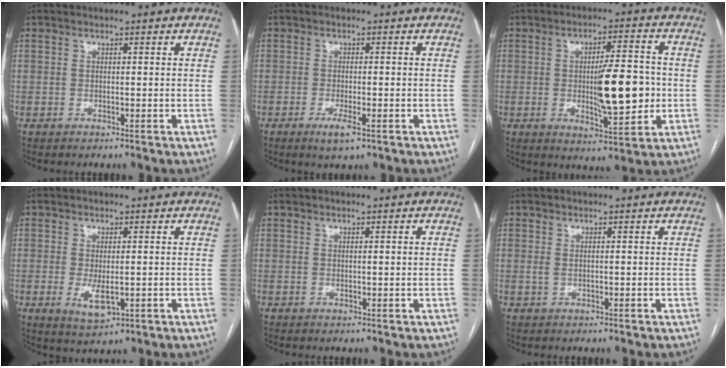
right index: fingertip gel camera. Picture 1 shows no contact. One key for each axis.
{"total": 3.4, "fx": -2.0, "fy": 0.7, "fz": 2.7, "tx": -0.049, "ty": -0.005, "tz": -0.031}
{"total": 11.0, "fx": -0.9, "fy": 2.6, "fz": 10.7, "tx": -0.168, "ty": 0.001, "tz": -0.010}
{"total": 4.5, "fx": -0.9, "fy": 1.8, "fz": 4.1, "tx": -0.072, "ty": -0.010, "tz": -0.007}
{"total": 0.5, "fx": 0.1, "fy": -0.2, "fz": 0.5, "tx": -0.010, "ty": 0.003, "tz": 0.002}
{"total": 0.8, "fx": 0.1, "fy": 0.4, "fz": 0.7, "tx": -0.017, "ty": 0.001, "tz": 0.004}